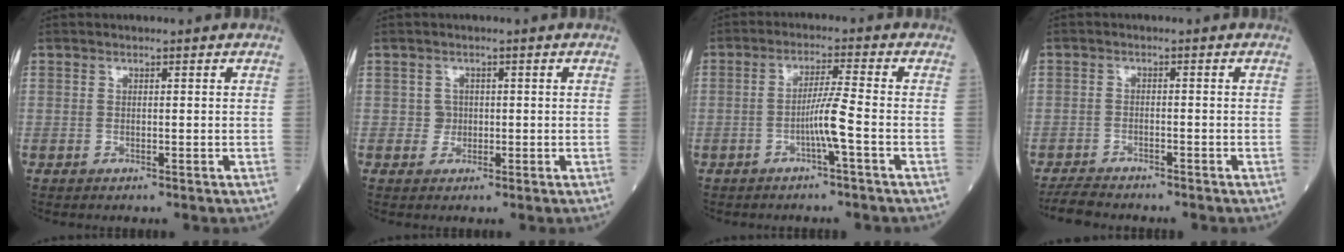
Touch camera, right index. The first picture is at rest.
{"total": 1.5, "force": [0.0, 1.5, 0.1], "torque": [0.001, 0.006, 0.001]}
{"total": 4.4, "force": [-1.7, -0.9, 4.0], "torque": [-0.079, 0.005, -0.030]}
{"total": 4.0, "force": [-3.8, 1.2, 0.9], "torque": [-0.020, -0.009, -0.065]}